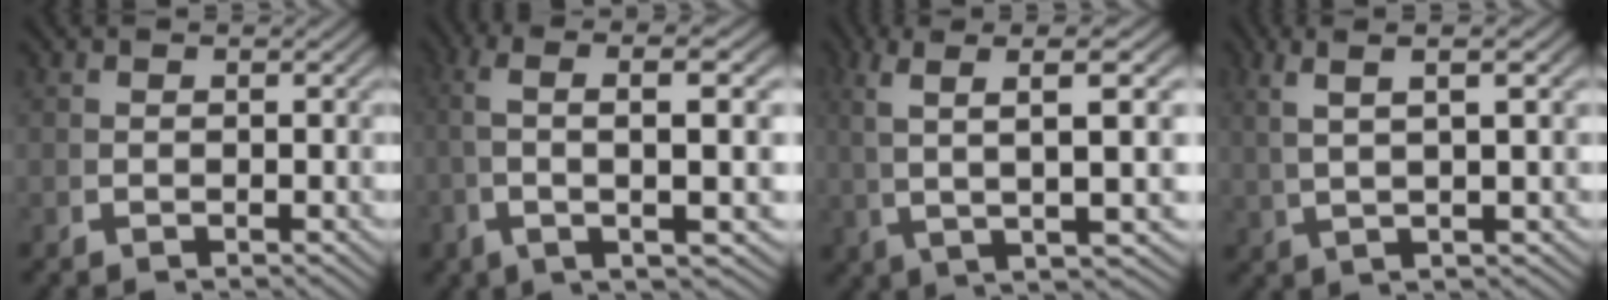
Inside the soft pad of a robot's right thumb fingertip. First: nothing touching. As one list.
[{"total": 8.6, "force": [2.8, 1.8, 8.0], "torque": [-0.130, 0.026, 0.038]}, {"total": 10.3, "force": [4.1, 3.1, 9.0], "torque": [-0.137, 0.035, 0.056]}, {"total": 6.3, "force": [3.4, 1.3, 5.2], "torque": [-0.077, 0.024, 0.055]}]